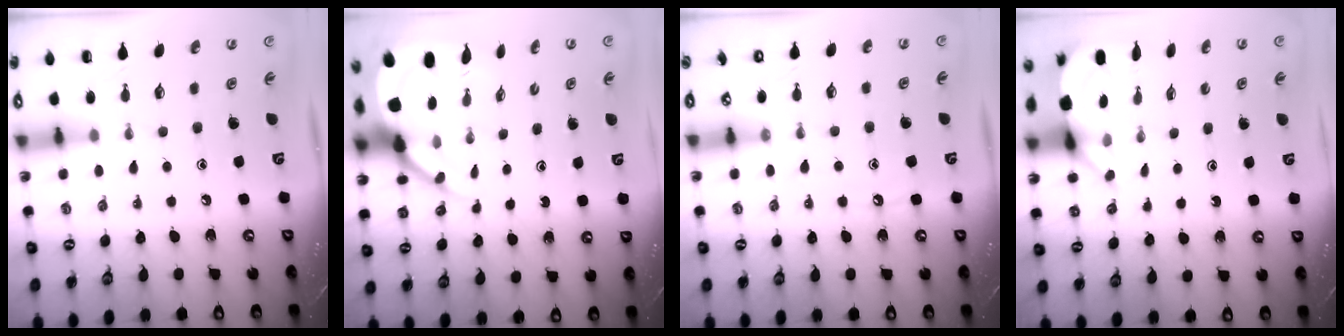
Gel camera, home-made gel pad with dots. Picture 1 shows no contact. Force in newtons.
{"total": 8.0, "press": 7.9, "slide": 1.1}
{"total": 5.3, "press": 5.2, "slide": 0.7}
{"total": 4.0, "press": 4.0, "slide": 0.5}